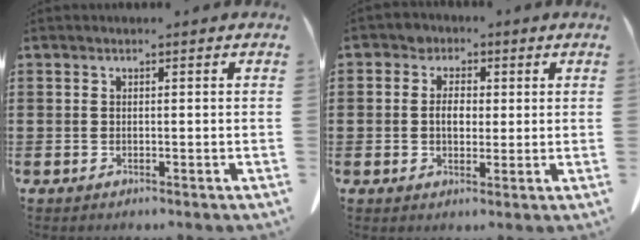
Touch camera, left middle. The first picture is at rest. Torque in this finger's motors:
{"motor_torque": [1.20, 0.94, 0.26, 0.03]}